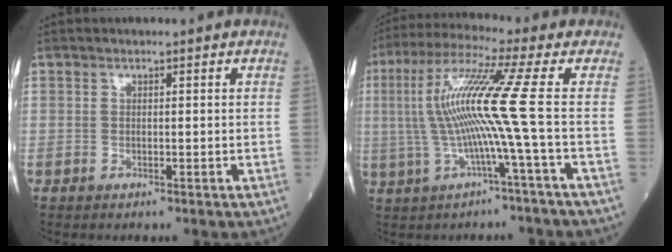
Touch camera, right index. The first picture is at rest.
{"total": 11.1, "force": [-0.4, -2.2, 10.9], "torque": [-0.219, 0.016, -0.008]}